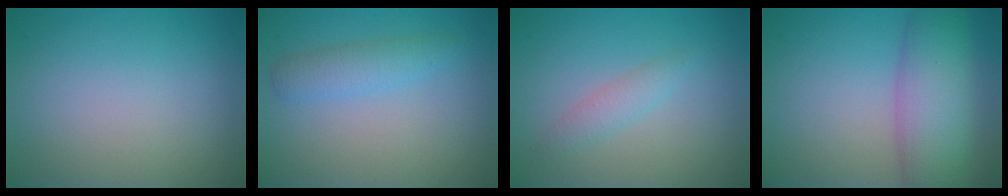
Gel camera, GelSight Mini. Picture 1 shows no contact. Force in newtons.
{"total": 2.4, "press": 2.4, "slide": 0.1}
{"total": 1.6, "press": 1.6, "slide": 0.0}
{"total": 7.4, "press": 7.4, "slide": 0.2}